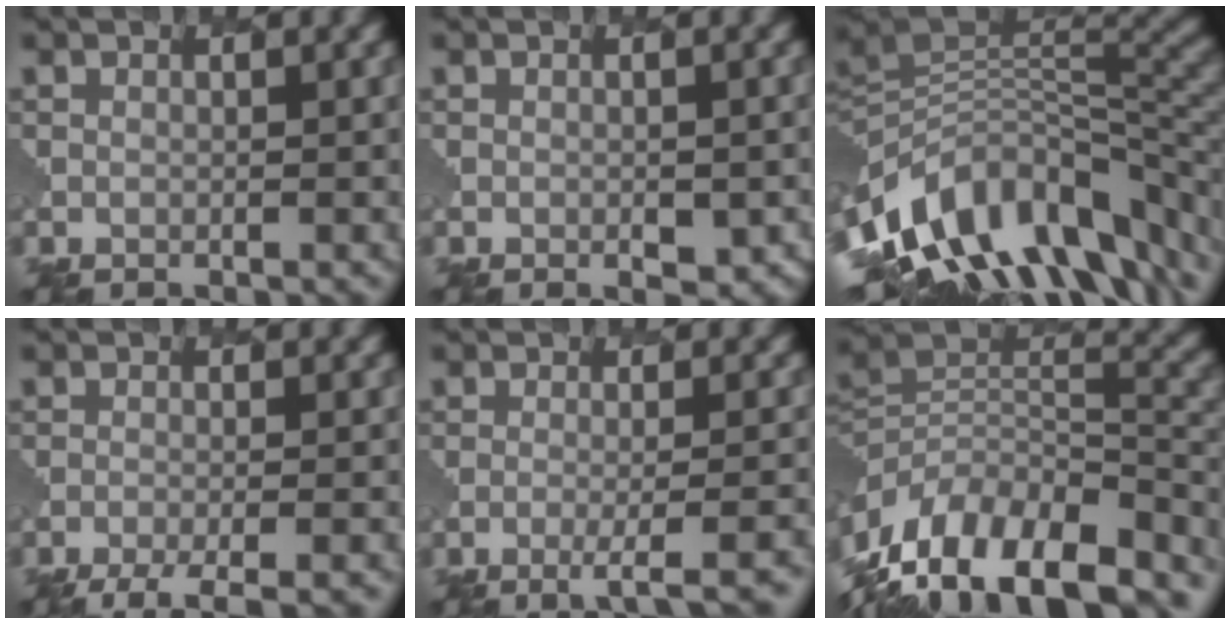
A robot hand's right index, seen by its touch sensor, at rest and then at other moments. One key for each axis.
{"total": 2.4, "fx": -0.8, "fy": 1.3, "fz": 1.9, "tx": -0.024, "ty": -0.007, "tz": -0.006}
{"total": 13.7, "fx": -5.8, "fy": 7.3, "fz": 10.0, "tx": -0.180, "ty": 0.016, "tz": -0.109}
{"total": 4.5, "fx": -3.3, "fy": 0.9, "fz": 2.9, "tx": -0.036, "ty": -0.002, "tz": -0.059}
{"total": 4.2, "fx": -2.0, "fy": 0.9, "fz": 3.6, "tx": -0.042, "ty": 0.005, "tz": -0.033}
{"total": 16.5, "fx": -9.8, "fy": 8.4, "fz": 10.3, "tx": -0.190, "ty": 0.011, "tz": -0.158}